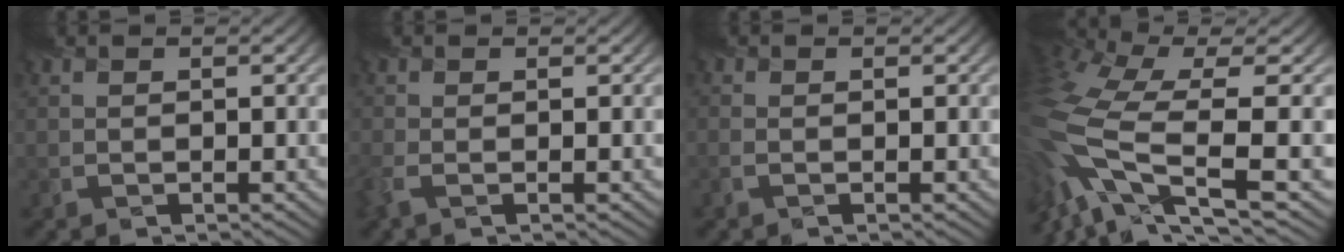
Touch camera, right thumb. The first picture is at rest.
{"total": 1.9, "force": [-0.9, 0.6, 1.6], "torque": [-0.049, -0.009, -0.028]}
{"total": 0.0}
{"total": 13.0, "force": [-2.6, 4.6, 11.9], "torque": [-0.297, -0.014, -0.038]}